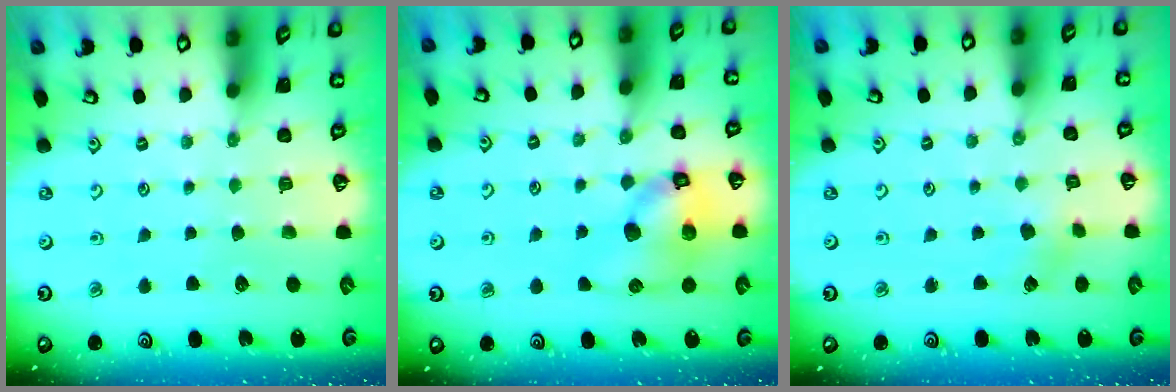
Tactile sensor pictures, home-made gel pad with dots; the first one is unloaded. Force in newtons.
{"total": 11.9, "press": 11.7, "slide": 1.9}
{"total": 2.2, "press": 2.2, "slide": 0.3}